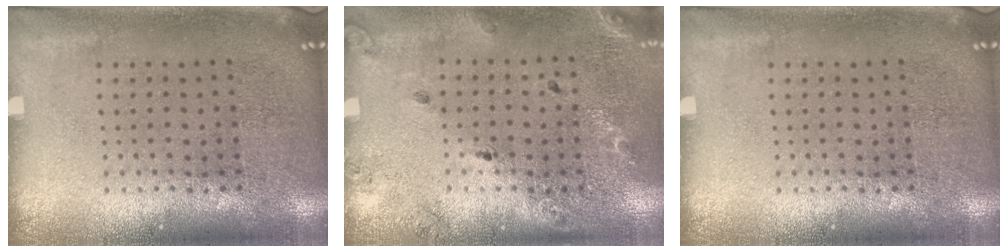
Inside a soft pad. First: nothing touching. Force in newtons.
{"total": 1.3, "press": 1.3, "slide": 0.3}
{"total": 0.0}